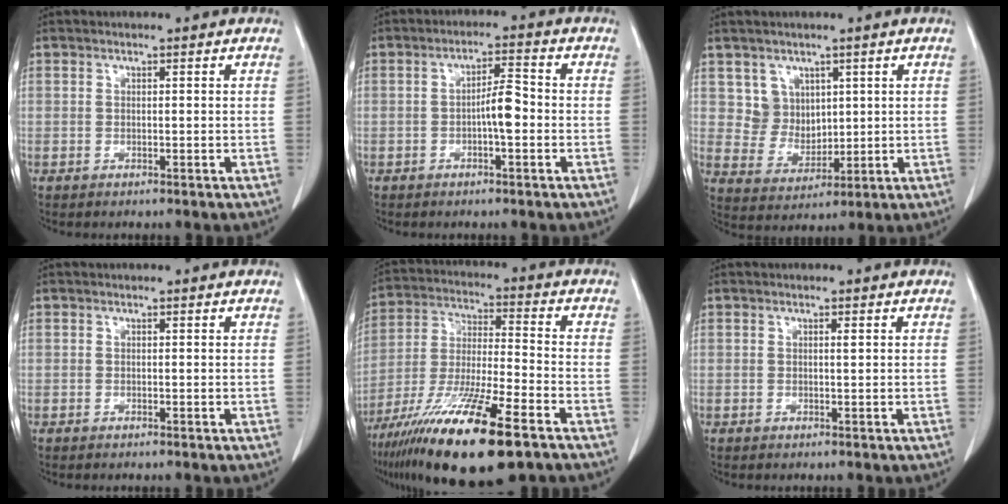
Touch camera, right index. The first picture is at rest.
{"total": 4.3, "force": [-0.8, 0.7, 4.1], "torque": [-0.064, 0.012, -0.010]}
{"total": 5.4, "force": [2.5, 4.7, 1.0], "torque": [-0.019, 0.004, 0.056]}
{"total": 0.0}
{"total": 19.8, "force": [-12.1, 2.4, 15.4], "torque": [-0.286, -0.048, -0.217]}
{"total": 0.5, "force": [0.3, 0.0, 0.4], "torque": [-0.002, 0.001, 0.007]}